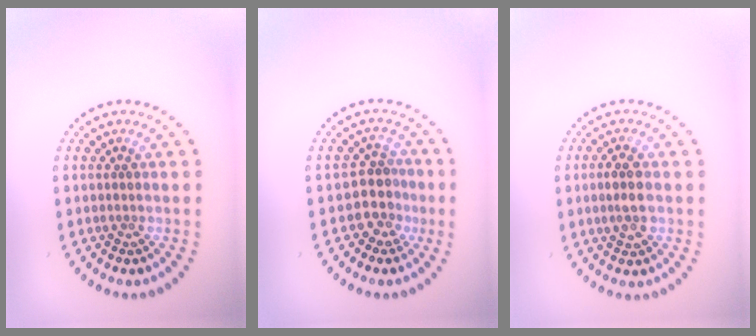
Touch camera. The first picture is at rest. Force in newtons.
{"total": 2.7, "press": 2.0, "slide": 1.8}
{"total": 2.4, "press": 2.4, "slide": 0.3}